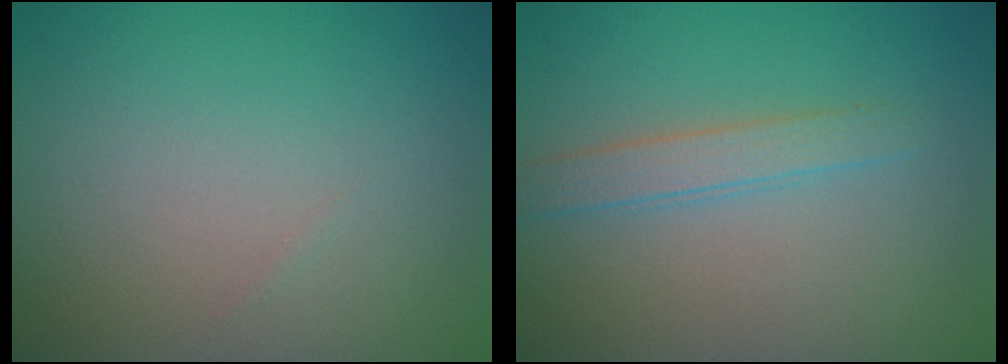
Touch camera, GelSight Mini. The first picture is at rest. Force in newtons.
{"total": 1.9, "press": 1.9, "slide": 0.1}